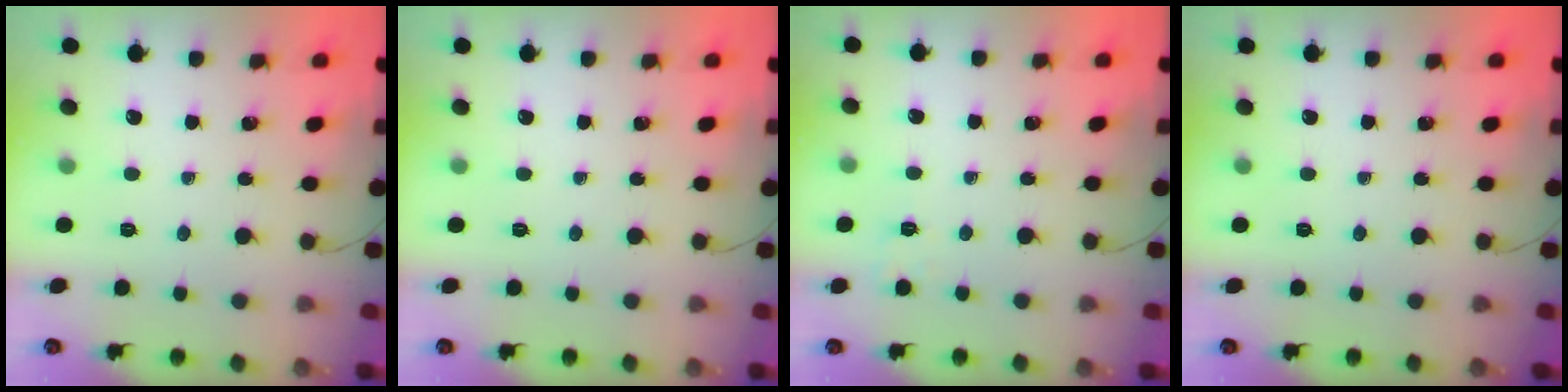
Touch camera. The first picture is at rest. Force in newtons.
{"total": 0.0}
{"total": 2.1, "press": 1.4, "slide": 1.6}
{"total": 0.0}